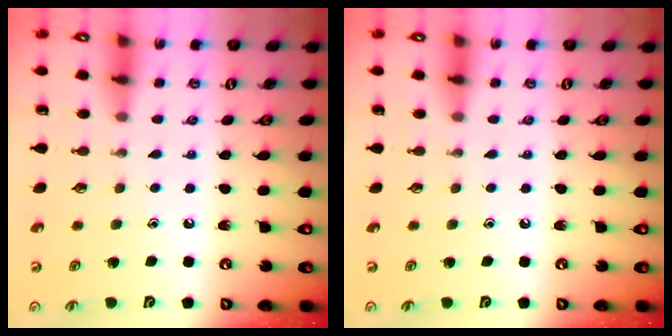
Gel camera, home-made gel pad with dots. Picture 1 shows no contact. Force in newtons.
{"total": 0.0}